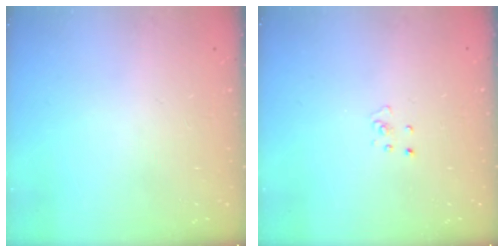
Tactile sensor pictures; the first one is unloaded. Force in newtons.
{"total": 2.3, "press": 2.3, "slide": 0.2}